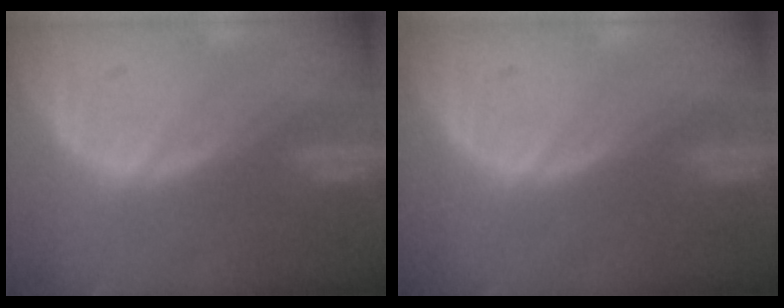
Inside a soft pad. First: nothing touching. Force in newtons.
{"total": 0.0}